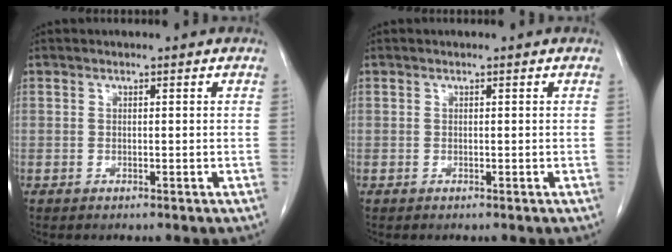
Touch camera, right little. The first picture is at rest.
{"total": 0.0}